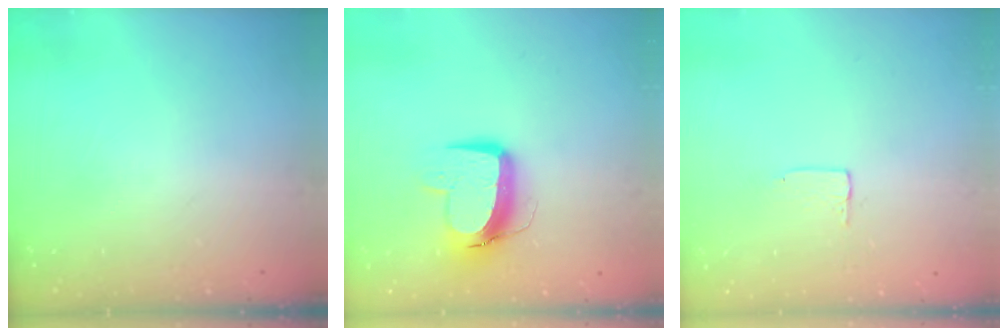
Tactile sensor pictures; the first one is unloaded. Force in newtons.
{"total": 11.7, "press": 11.6, "slide": 1.2}
{"total": 3.7, "press": 3.7, "slide": 0.1}